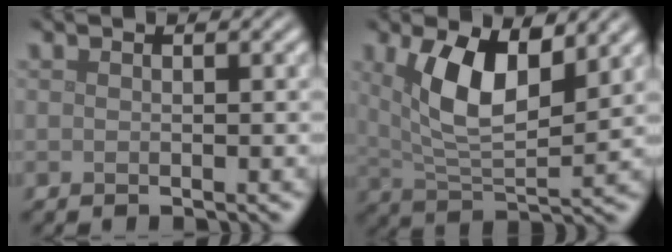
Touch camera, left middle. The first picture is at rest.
{"total": 7.5, "force": [2.7, 3.4, 6.2], "torque": [-0.124, -0.003, 0.054]}